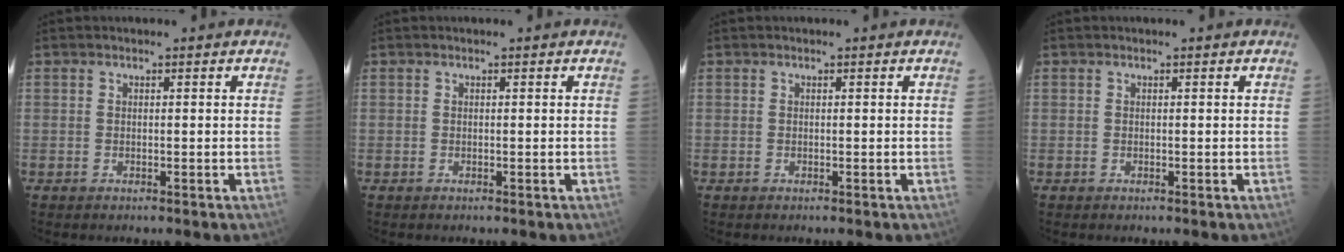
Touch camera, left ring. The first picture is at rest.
{"total": 0.0}
{"total": 0.0}
{"total": 0.0}